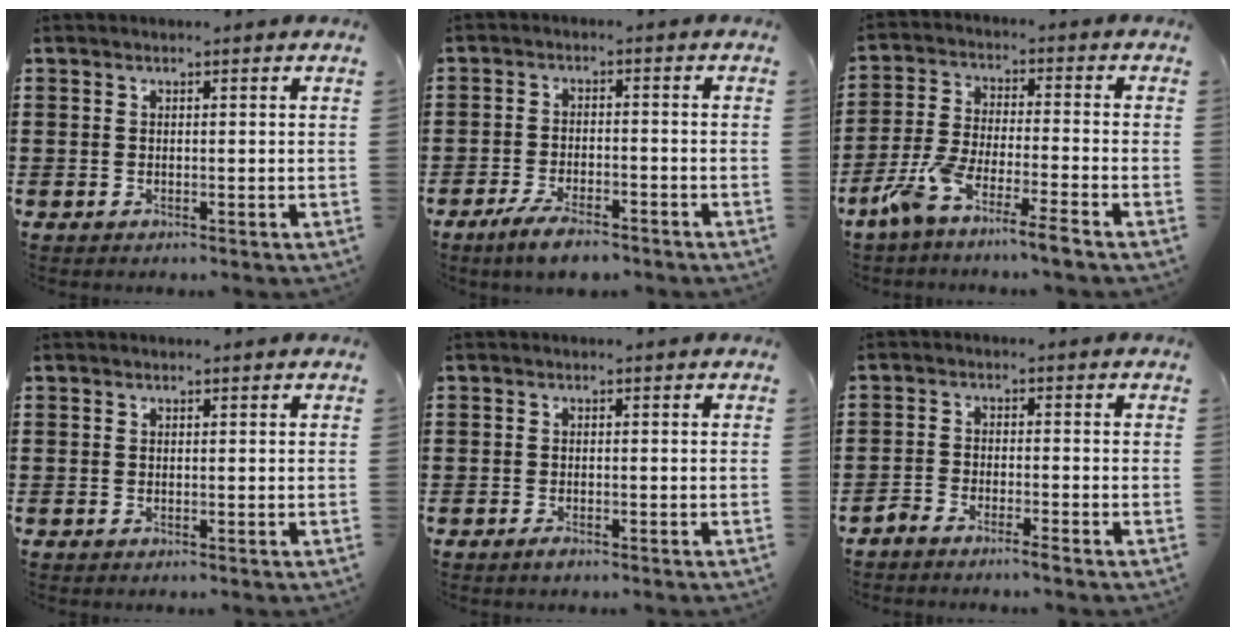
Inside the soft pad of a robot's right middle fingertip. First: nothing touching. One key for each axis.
{"total": 4.5, "fx": -3.7, "fy": 0.9, "fz": 2.3, "tx": -0.051, "ty": -0.001, "tz": -0.074}
{"total": 7.2, "fx": -6.1, "fy": -0.5, "fz": 3.8, "tx": -0.093, "ty": -0.016, "tz": -0.124}
{"total": 0.0}
{"total": 1.0, "fx": -0.8, "fy": 0.3, "fz": 0.6, "tx": -0.013, "ty": -0.004, "tz": -0.014}
{"total": 2.5, "fx": -2.4, "fy": 0.0, "fz": 0.5, "tx": -0.017, "ty": 0.000, "tz": -0.051}